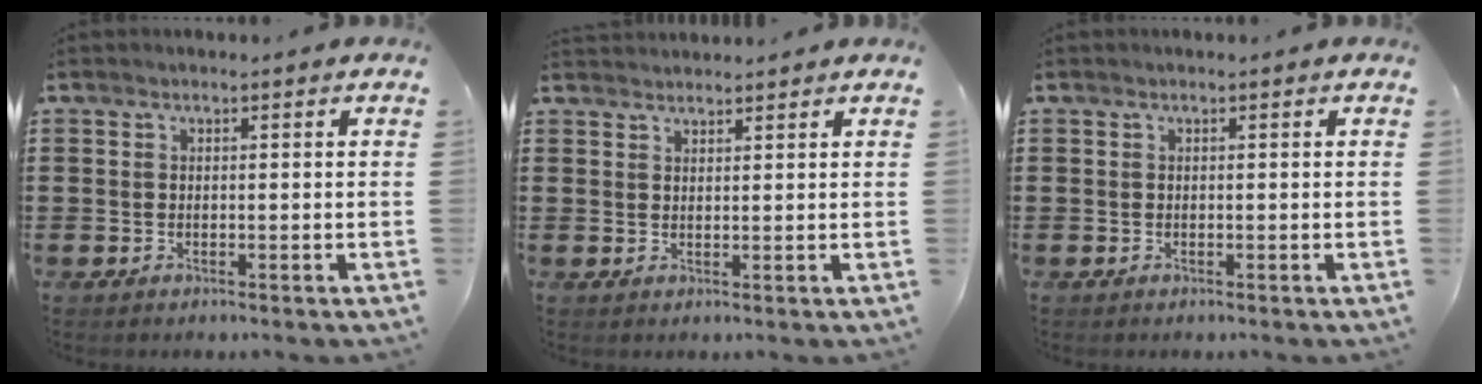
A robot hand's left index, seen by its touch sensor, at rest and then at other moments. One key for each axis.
{"total": 1.7, "fx": 1.7, "fy": 0.2, "fz": 0.0, "tx": -0.003, "ty": 0.000, "tz": 0.033}
{"total": 0.0}